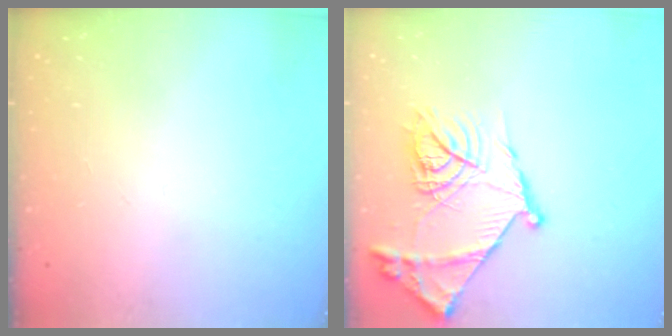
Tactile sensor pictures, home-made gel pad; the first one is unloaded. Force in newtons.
{"total": 18.9, "press": 18.8, "slide": 1.8}